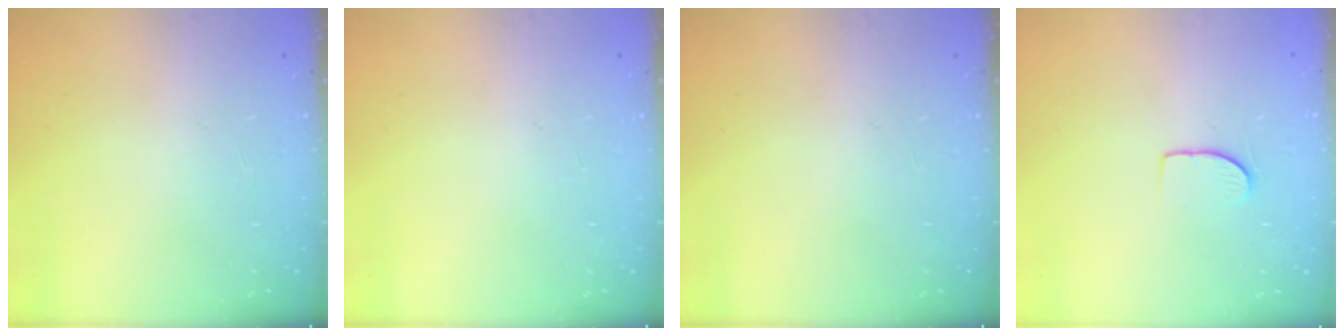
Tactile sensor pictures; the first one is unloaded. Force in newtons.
{"total": 0.0}
{"total": 0.0}
{"total": 6.6, "press": 6.6, "slide": 0.7}